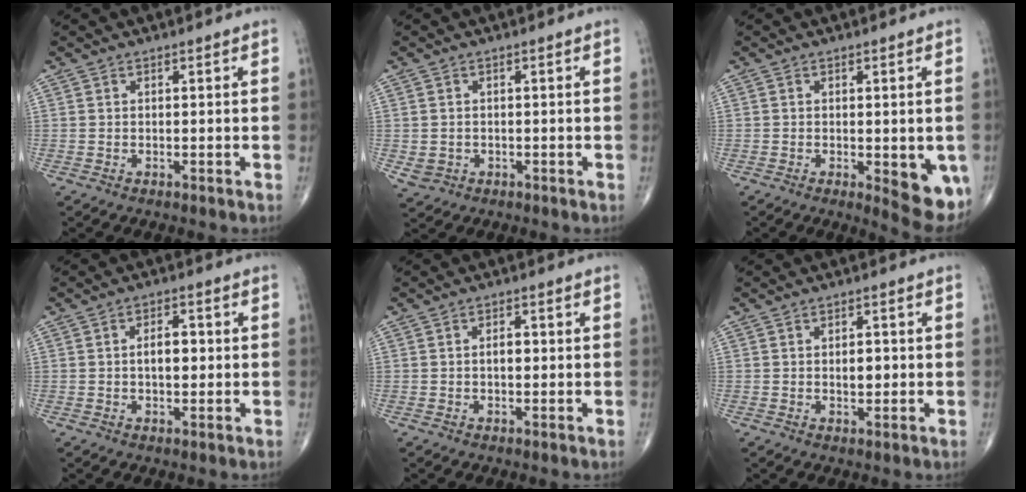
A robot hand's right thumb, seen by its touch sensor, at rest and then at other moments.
{"total": 2.6, "force": [-0.4, 2.3, 1.0], "torque": [-0.017, 0.001, 0.001]}
{"total": 8.5, "force": [-2.2, 3.2, 7.6], "torque": [-0.077, -0.015, -0.023]}
{"total": 4.7, "force": [0.1, 2.6, 3.9], "torque": [-0.057, 0.008, -0.002]}
{"total": 2.2, "force": [-0.1, 1.3, 1.8], "torque": [-0.026, 0.005, -0.004]}
{"total": 3.1, "force": [-0.1, 1.8, 2.5], "torque": [-0.028, 0.001, -0.001]}